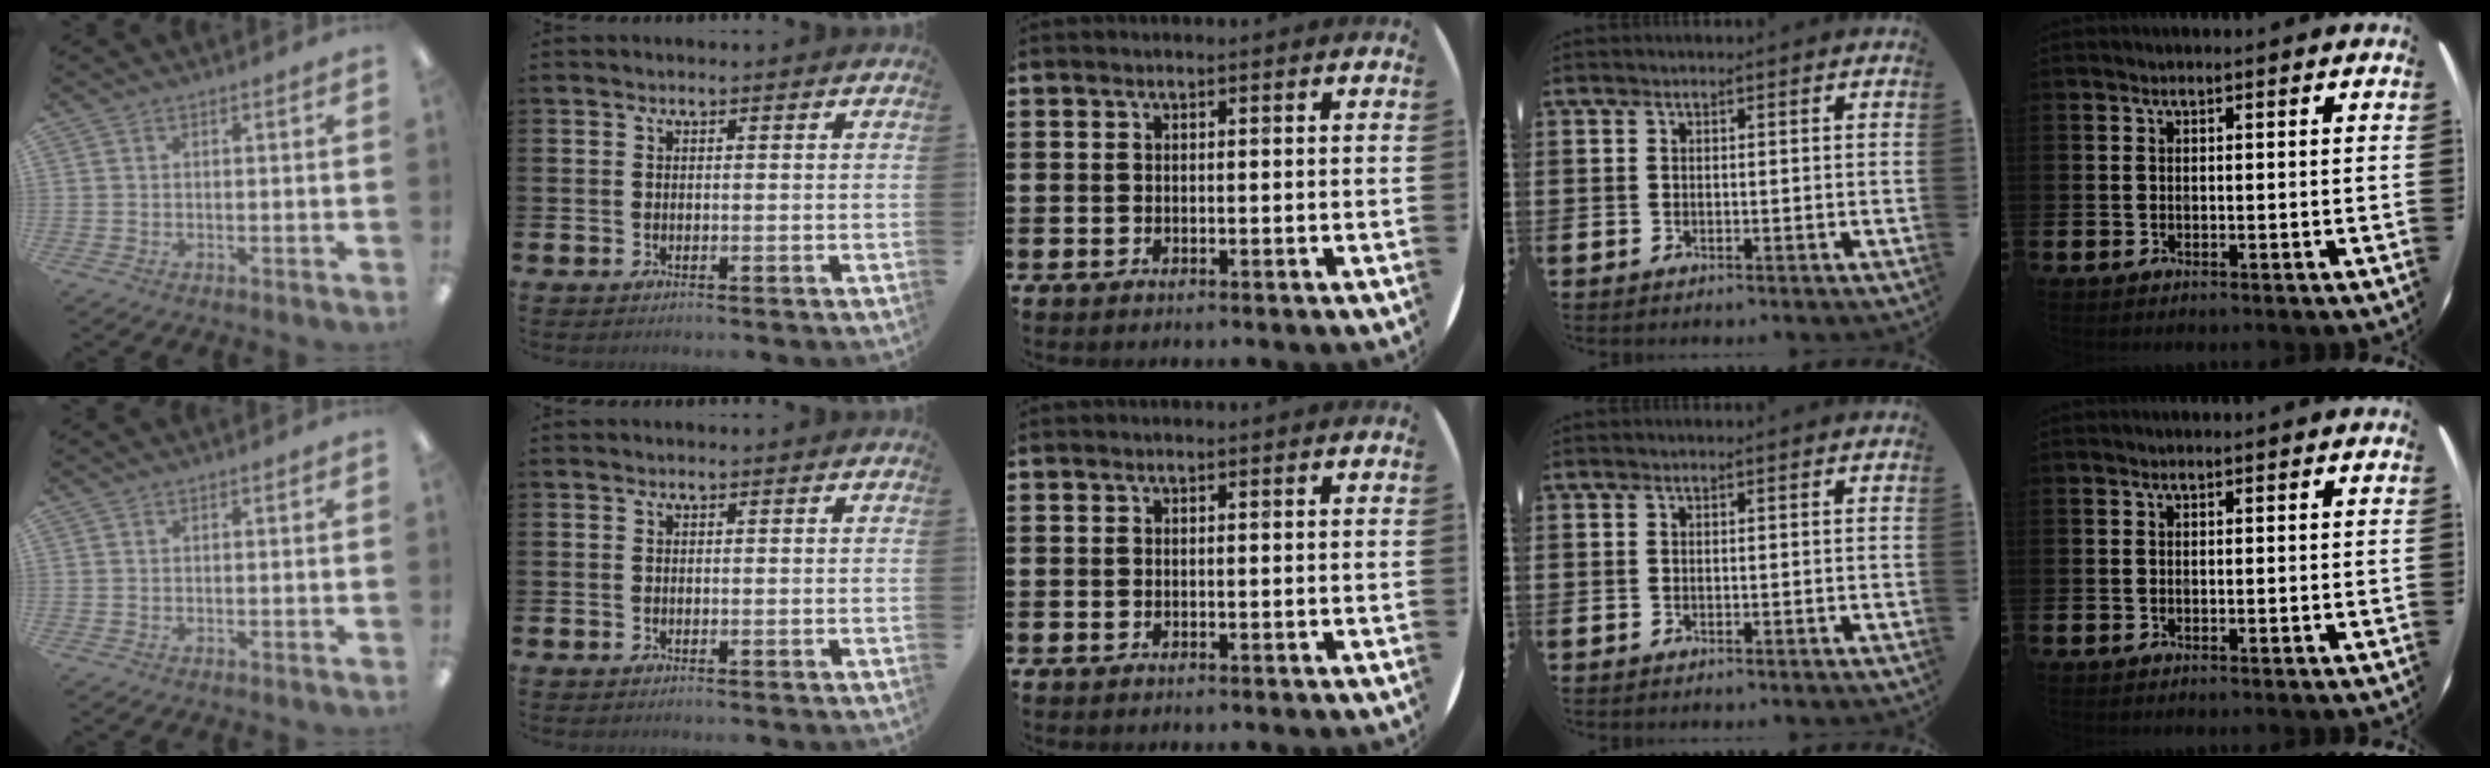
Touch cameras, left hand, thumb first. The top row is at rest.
{}